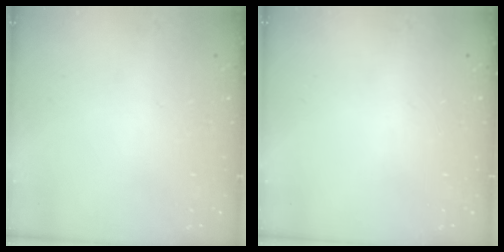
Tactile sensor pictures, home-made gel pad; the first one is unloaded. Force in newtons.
{"total": 0.0}